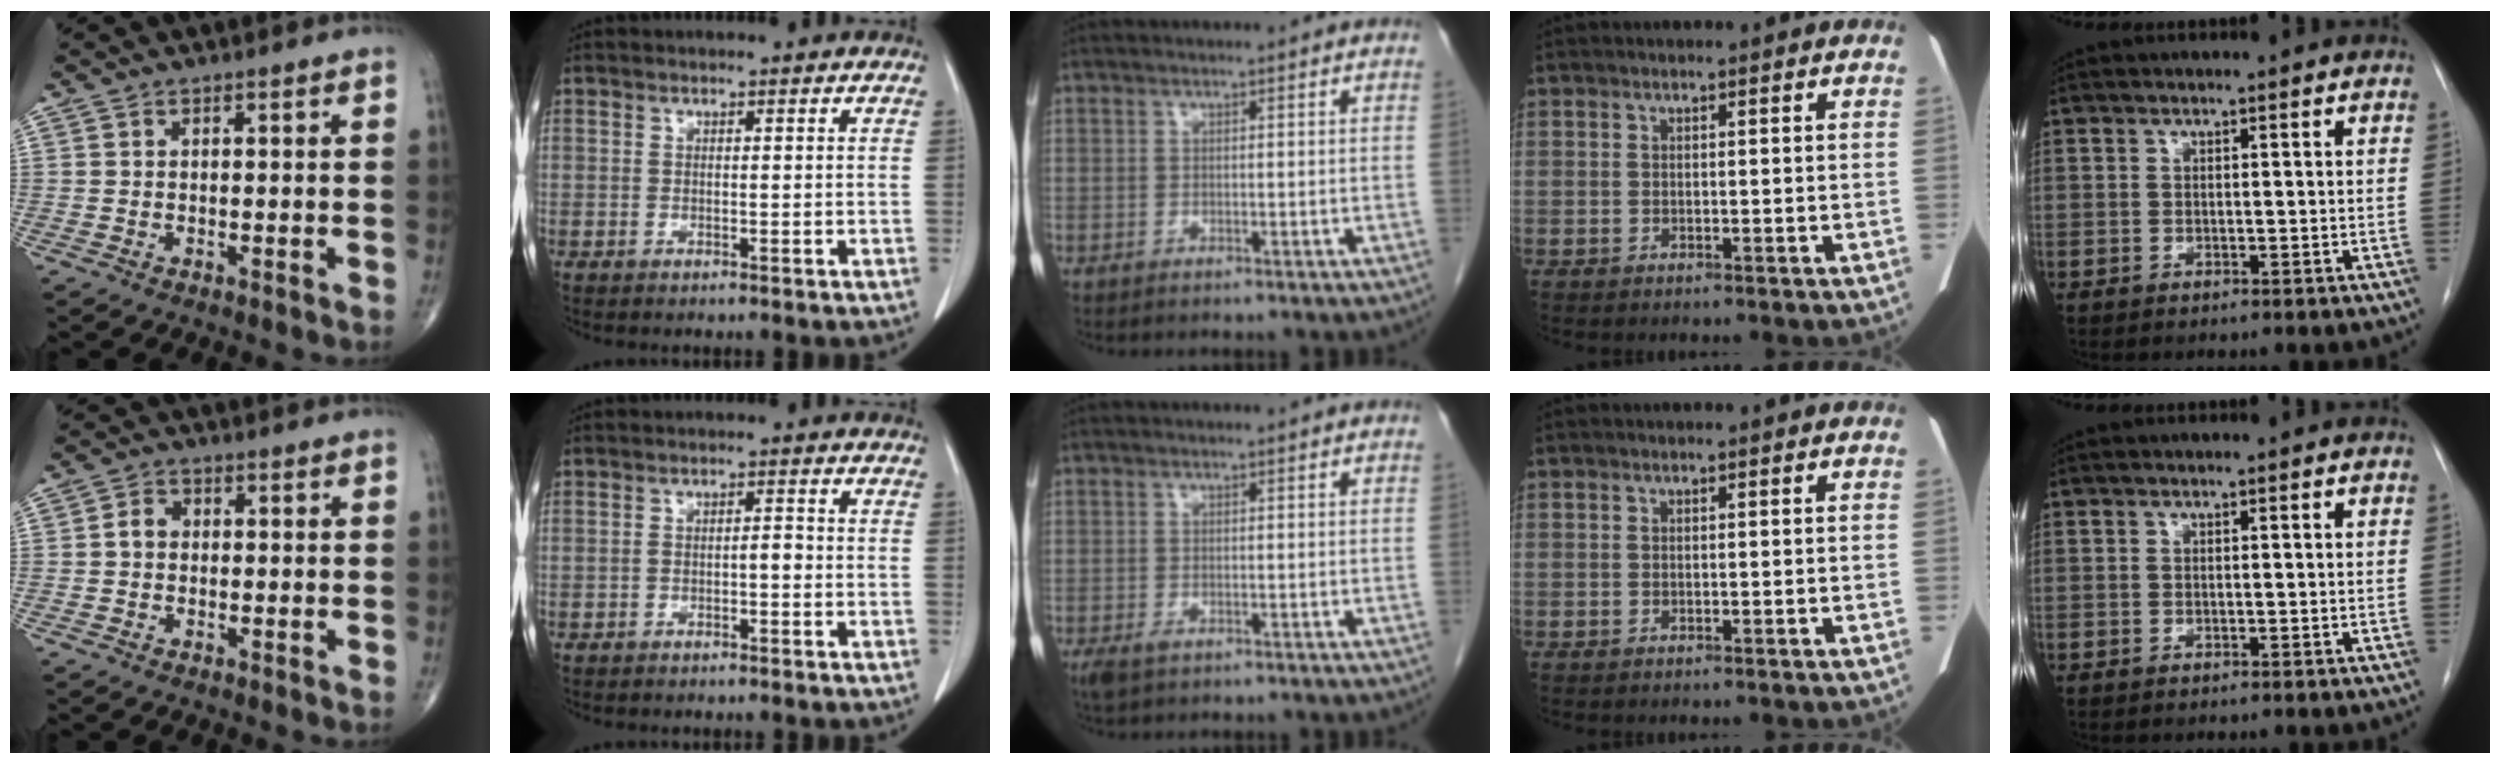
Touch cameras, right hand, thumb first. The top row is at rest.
{"thumb": {"total": 2.9, "force": [-0.1, 2.4, 1.6], "torque": [-0.020, 0.012, -0.007]}, "index": {"total": 1.6, "force": [-0.7, 0.5, 1.4], "torque": [-0.019, 0.006, -0.009]}, "middle": {"total": 2.1, "force": [-1.1, 1.1, 1.4], "torque": [-0.035, -0.004, -0.013]}}